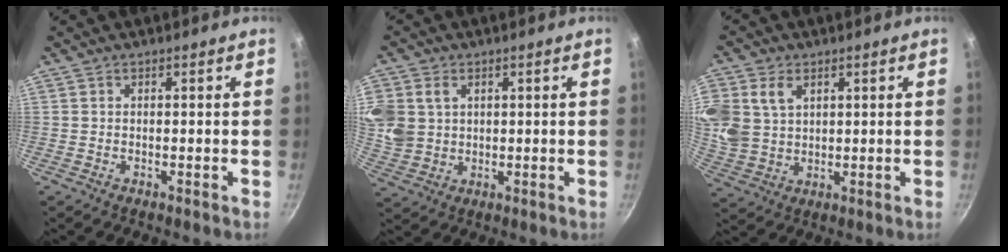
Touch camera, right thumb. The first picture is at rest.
{"total": 13.2, "force": [3.2, 10.8, 6.9], "torque": [-0.165, 0.006, 0.072]}
{"total": 15.0, "force": [4.7, 11.5, 8.5], "torque": [-0.201, 0.009, 0.101]}